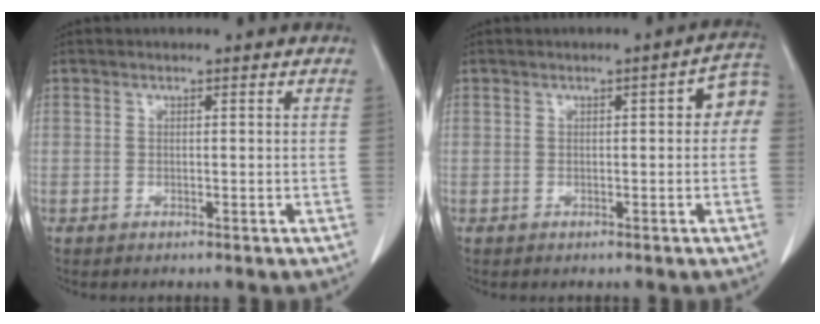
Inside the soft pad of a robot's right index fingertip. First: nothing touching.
{"total": 4.0, "force": [0.4, 1.2, 3.8], "torque": [-0.038, 0.016, -0.002]}